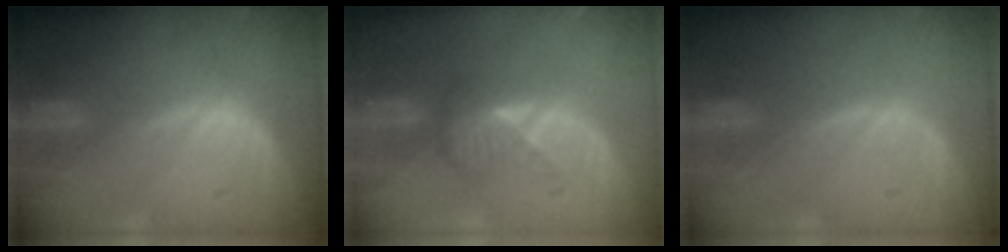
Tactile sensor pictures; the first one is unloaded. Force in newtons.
{"total": 3.4, "press": 3.1, "slide": 1.4}
{"total": 0.0}